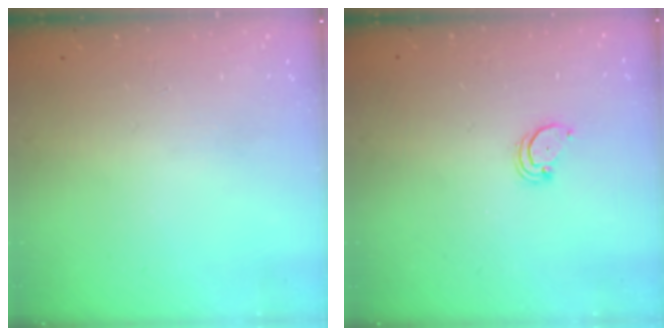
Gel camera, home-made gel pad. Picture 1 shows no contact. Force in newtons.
{"total": 2.0, "press": 2.0, "slide": 0.2}